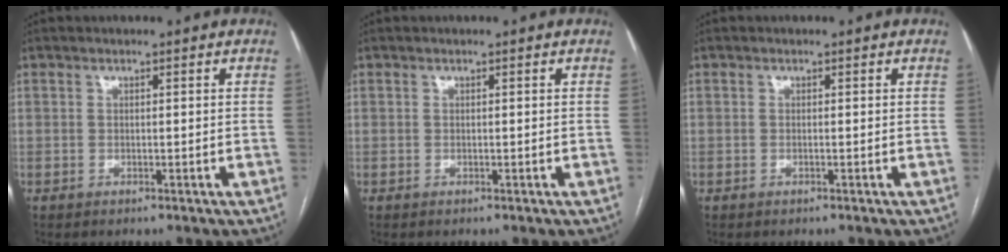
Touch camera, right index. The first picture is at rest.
{"total": 0.0}
{"total": 0.0}